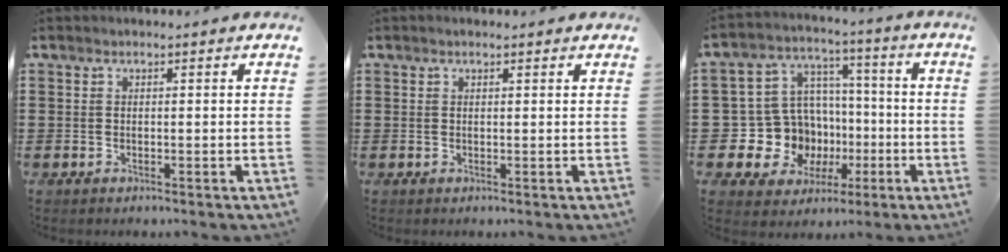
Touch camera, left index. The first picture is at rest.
{"total": 0.6, "force": [0.4, 0.1, 0.5], "torque": [-0.009, 0.002, 0.007]}
{"total": 11.9, "force": [-2.8, 11.0, 3.5], "torque": [-0.115, 0.003, -0.034]}